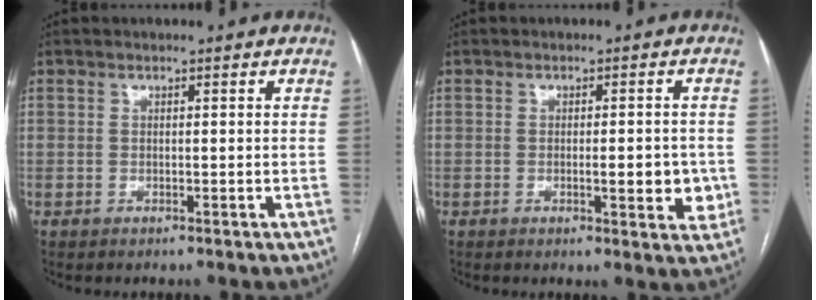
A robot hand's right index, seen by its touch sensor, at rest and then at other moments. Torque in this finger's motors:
{"motor_torque": [0.54, -0.12, 0.11, 0.03]}